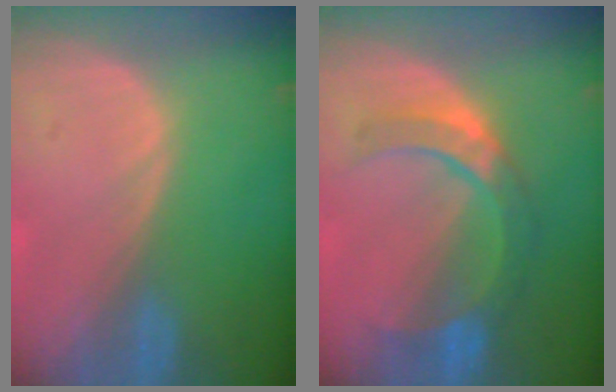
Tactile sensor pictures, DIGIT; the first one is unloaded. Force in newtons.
{"total": 7.2, "press": 7.1, "slide": 1.1}